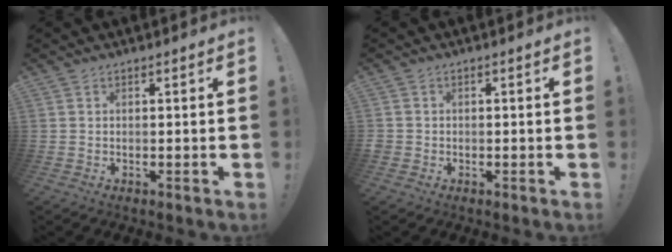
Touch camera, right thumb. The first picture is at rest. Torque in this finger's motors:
{"motor_torque": [-0.12, 0.04, -0.02, 0.07, -0.02]}